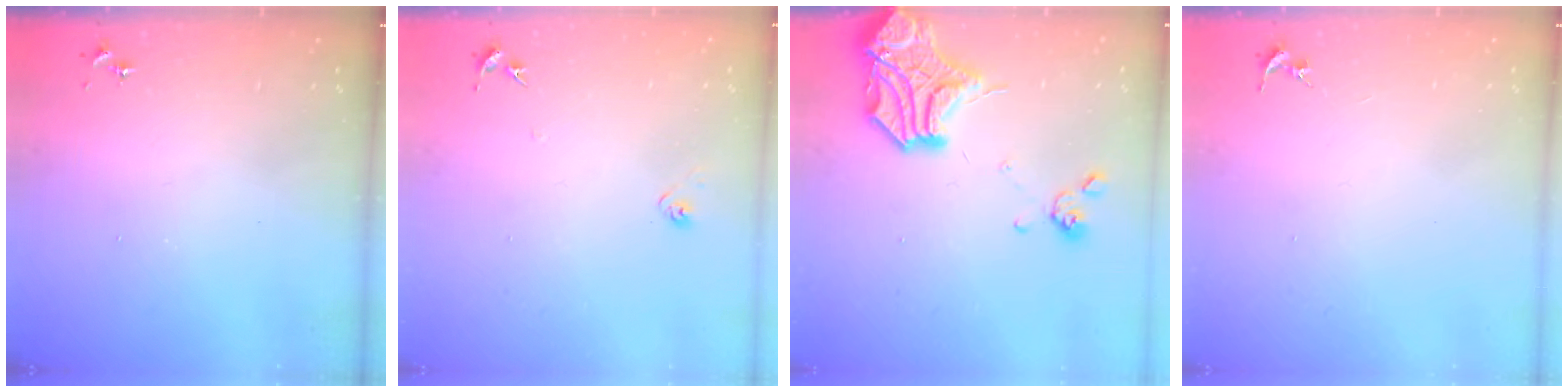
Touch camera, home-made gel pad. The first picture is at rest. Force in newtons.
{"total": 5.0, "press": 5.0, "slide": 0.7}
{"total": 19.9, "press": 19.8, "slide": 2.6}
{"total": 0.0}